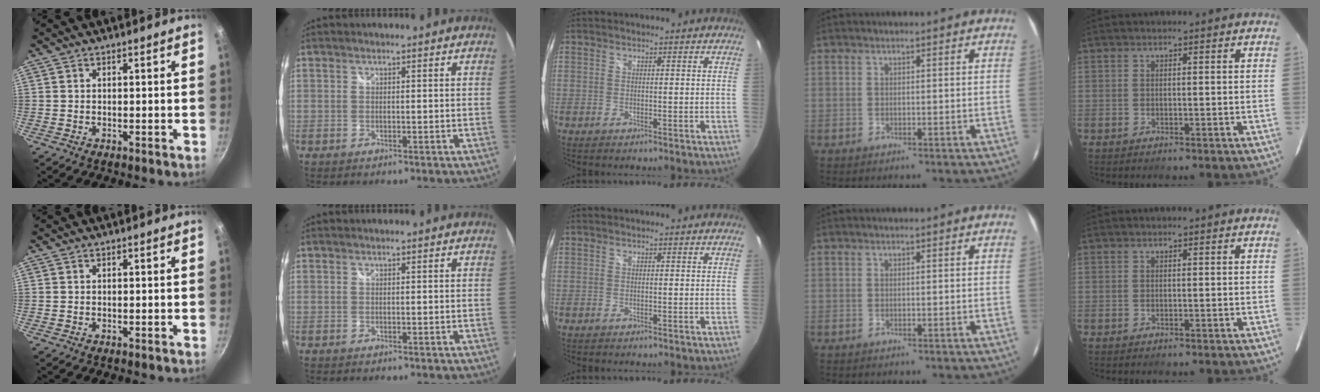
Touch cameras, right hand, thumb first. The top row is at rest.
{}